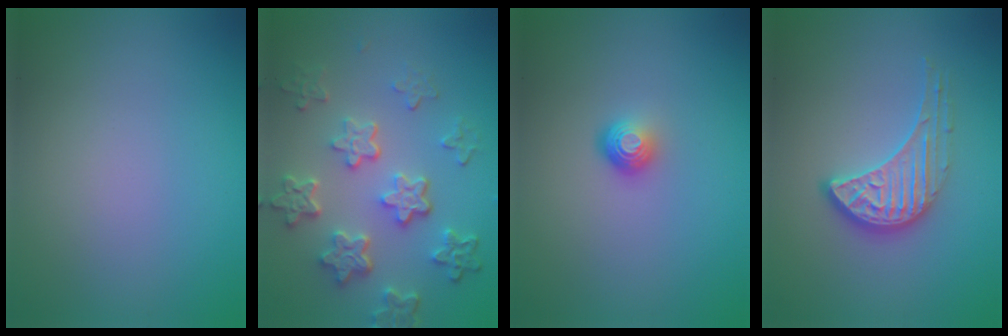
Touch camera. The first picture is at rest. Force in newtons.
{"total": 5.9, "press": 4.4, "slide": 3.9}
{"total": 1.7, "press": 1.2, "slide": 1.3}
{"total": 3.2, "press": 2.9, "slide": 1.2}